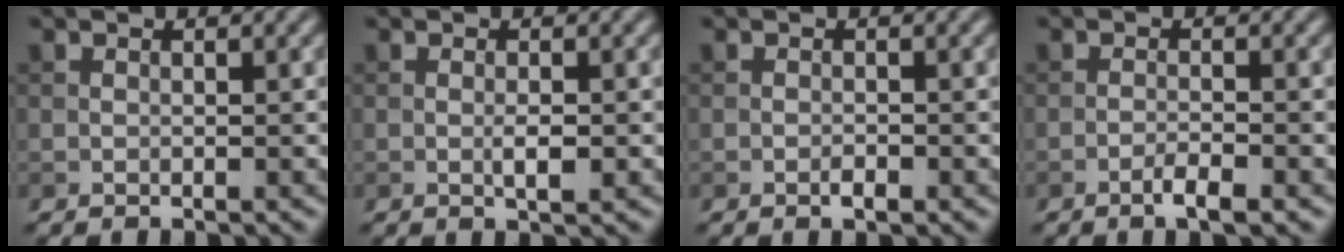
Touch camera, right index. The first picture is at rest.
{"total": 1.5, "force": [-0.3, 0.4, 1.4], "torque": [-0.027, -0.002, -0.006]}
{"total": 1.0, "force": [-0.5, 0.3, 0.7], "torque": [-0.012, 0.000, -0.009]}
{"total": 2.1, "force": [-1.3, 0.3, 1.7], "torque": [-0.029, 0.003, -0.025]}